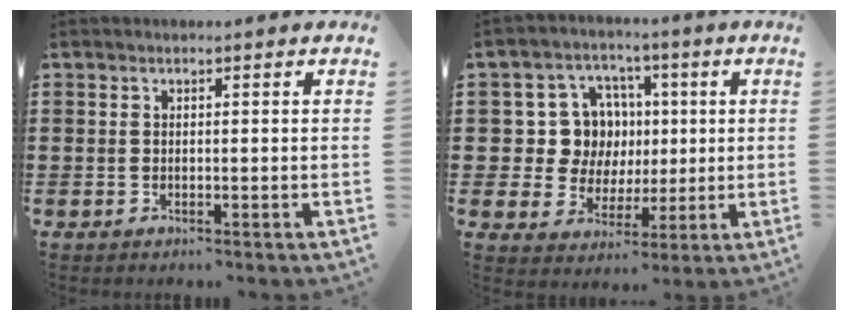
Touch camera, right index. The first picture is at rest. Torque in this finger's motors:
{"motor_torque": [0.32, 0.27, 0.39, 0.05]}